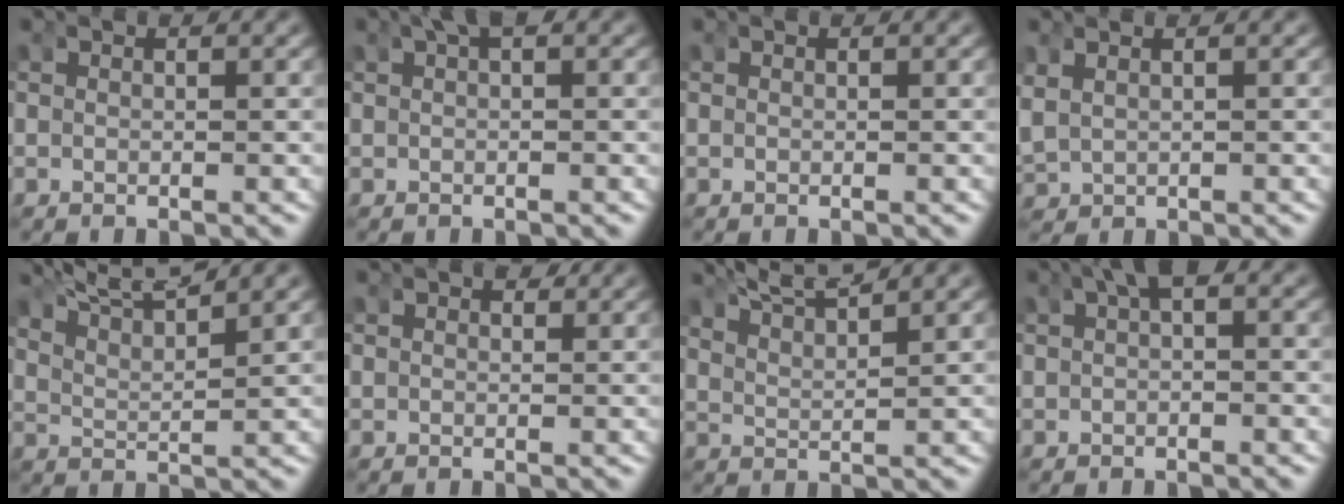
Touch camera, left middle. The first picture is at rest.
{"total": 1.4, "force": [0.7, 0.5, 1.0], "torque": [-0.019, 0.008, 0.009]}
{"total": 0.0}
{"total": 2.3, "force": [0.4, 1.9, 1.1], "torque": [-0.041, -0.005, 0.018]}
{"total": 7.2, "force": [5.9, 2.4, 3.4], "torque": [-0.066, 0.010, 0.091]}
{"total": 1.0, "force": [0.7, 0.6, 0.4], "torque": [-0.005, -0.003, 0.012]}
{"total": 5.9, "force": [4.8, 1.8, 2.9], "torque": [-0.055, 0.004, 0.078]}
{"total": 1.5, "force": [0.5, 0.6, 1.3], "torque": [-0.024, 0.006, 0.008]}